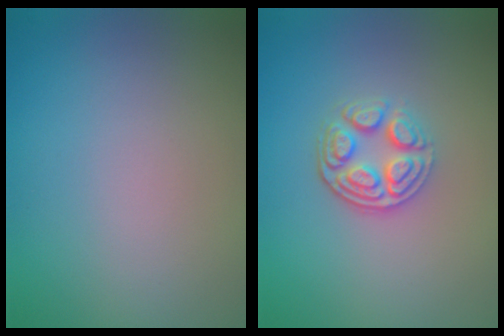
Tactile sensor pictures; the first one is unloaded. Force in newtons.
{"total": 3.7, "press": 3.1, "slide": 2.2}